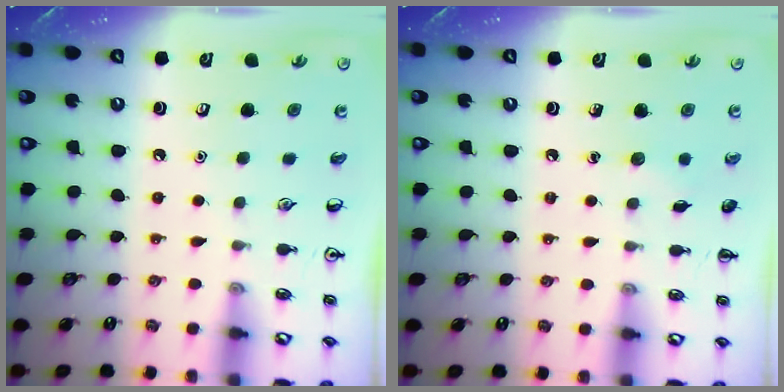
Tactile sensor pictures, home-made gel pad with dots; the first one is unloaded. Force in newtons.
{"total": 3.9, "press": 3.7, "slide": 1.1}